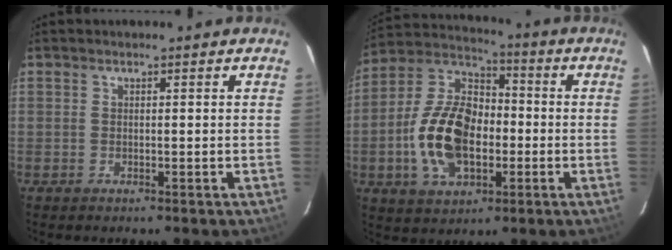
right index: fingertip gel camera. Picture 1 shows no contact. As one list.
[{"total": 16.6, "force": [-3.6, 10.1, 12.7], "torque": [-0.260, 0.017, -0.058]}]